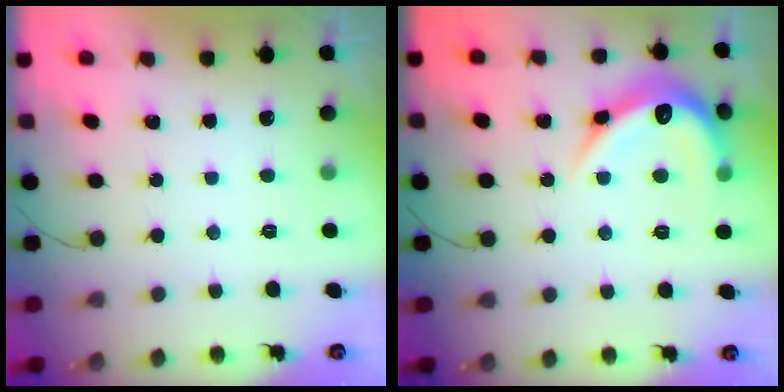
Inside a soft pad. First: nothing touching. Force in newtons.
{"total": 14.4, "press": 14.3, "slide": 0.9}